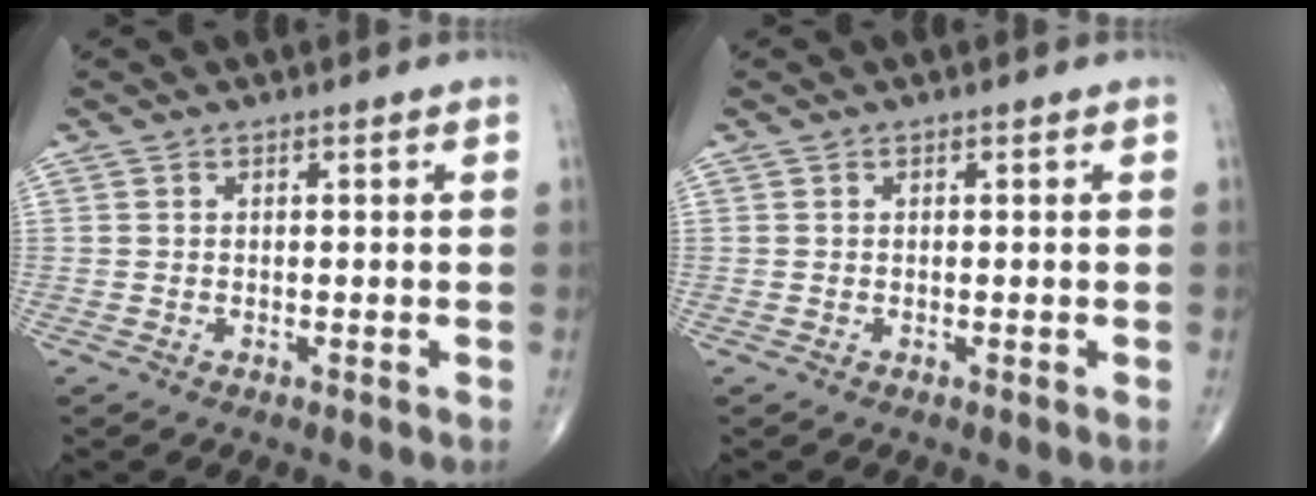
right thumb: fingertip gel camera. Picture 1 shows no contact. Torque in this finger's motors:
{"motor_torque": [-0.11, -0.12, 0.10, 0.04, 0.03]}